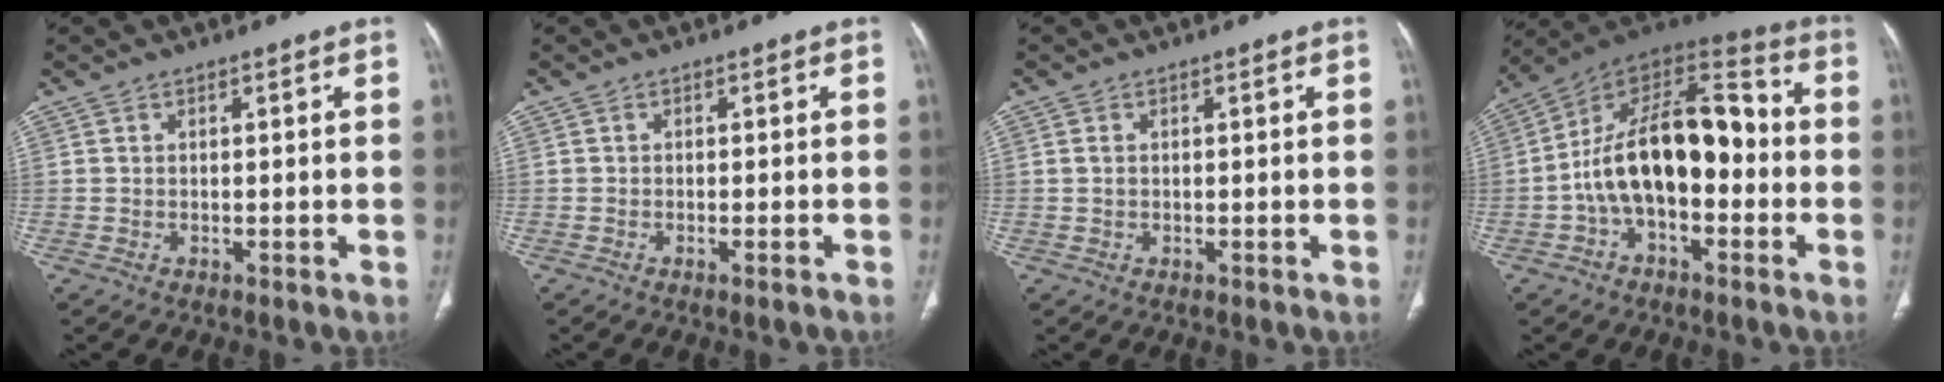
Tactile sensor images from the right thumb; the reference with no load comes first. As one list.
[{"total": 1.1, "force": [-0.6, 0.0, 0.9], "torque": [-0.019, -0.002, -0.009]}, {"total": 0.9, "force": [0.2, 0.7, 0.6], "torque": [-0.014, 0.002, 0.007]}, {"total": 19.8, "force": [-2.4, 10.9, 16.4], "torque": [-0.250, 0.058, -0.047]}]